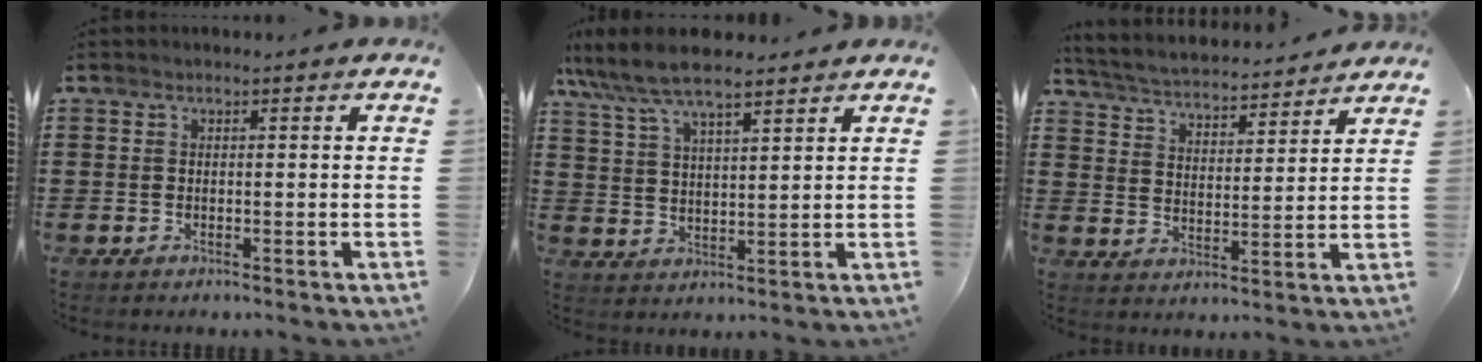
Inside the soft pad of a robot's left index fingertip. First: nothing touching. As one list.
[{"total": 7.2, "force": [6.1, 1.5, 3.5], "torque": [-0.087, -0.015, 0.109]}, {"total": 3.8, "force": [3.8, 0.1, 0.4], "torque": [-0.031, -0.030, 0.059]}]